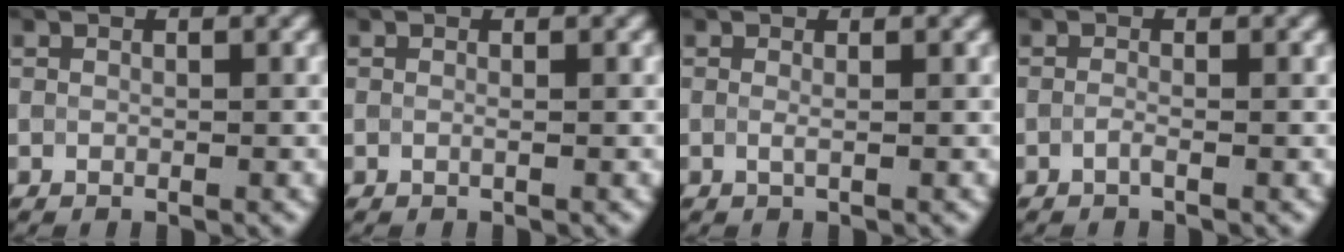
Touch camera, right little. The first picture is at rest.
{"total": 0.0}
{"total": 0.0}
{"total": 0.7, "force": [-0.7, 0.0, -0.1], "torque": [0.002, -0.001, -0.016]}